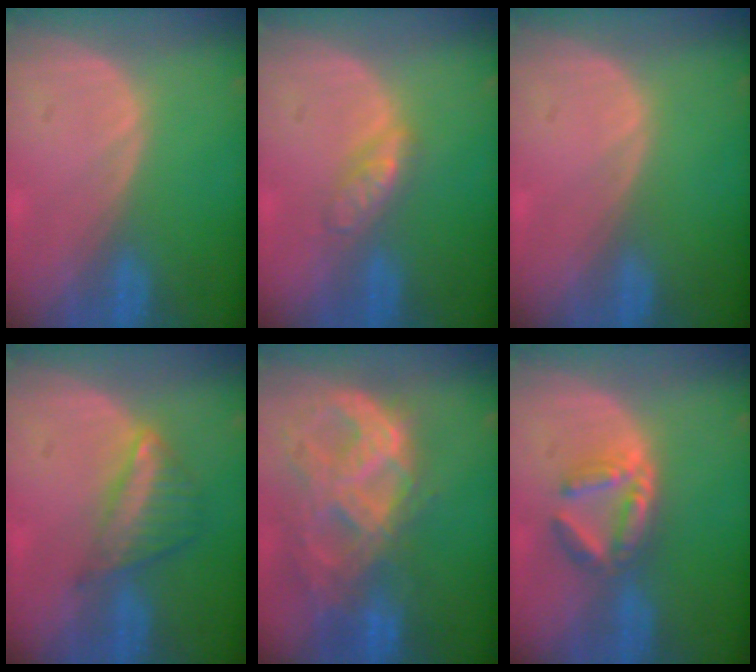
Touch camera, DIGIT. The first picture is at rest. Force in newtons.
{"total": 3.4, "press": 3.4, "slide": 0.2}
{"total": 0.0}
{"total": 6.1, "press": 5.4, "slide": 2.9}
{"total": 11.4, "press": 9.7, "slide": 6.1}
{"total": 5.6, "press": 5.4, "slide": 1.3}